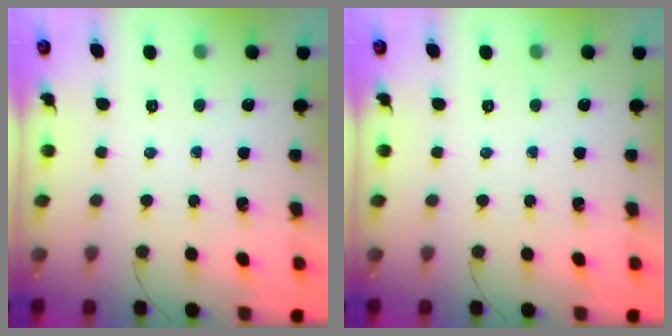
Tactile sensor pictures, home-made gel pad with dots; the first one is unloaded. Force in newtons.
{"total": 0.0}